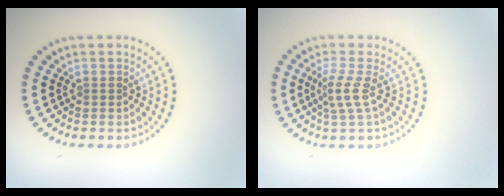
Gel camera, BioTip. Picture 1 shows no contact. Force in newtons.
{"total": 2.3, "press": 1.5, "slide": 1.7}